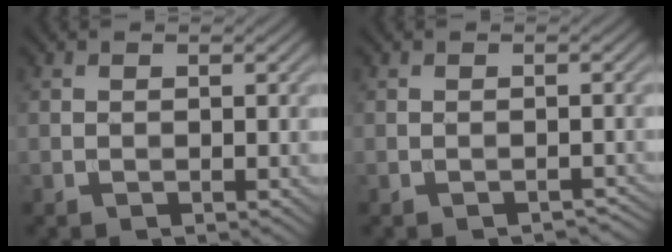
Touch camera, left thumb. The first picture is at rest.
{"total": 1.2, "force": [-1.0, 0.5, 0.4], "torque": [-0.007, 0.002, -0.010]}